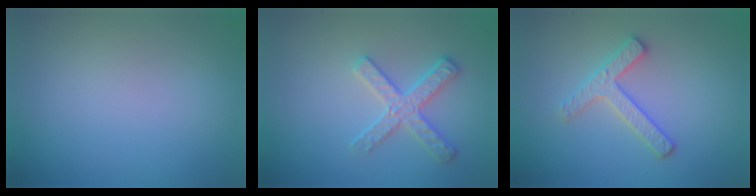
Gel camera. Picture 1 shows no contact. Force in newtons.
{"total": 2.9, "press": 2.9, "slide": 0.1}
{"total": 2.5, "press": 2.5, "slide": 0.4}